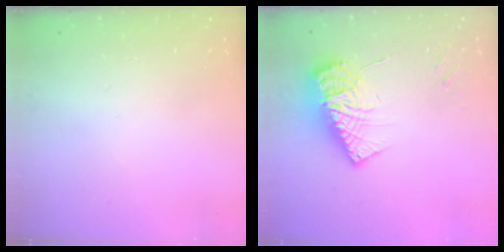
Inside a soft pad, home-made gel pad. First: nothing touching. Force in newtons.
{"total": 12.2, "press": 12.2, "slide": 1.3}